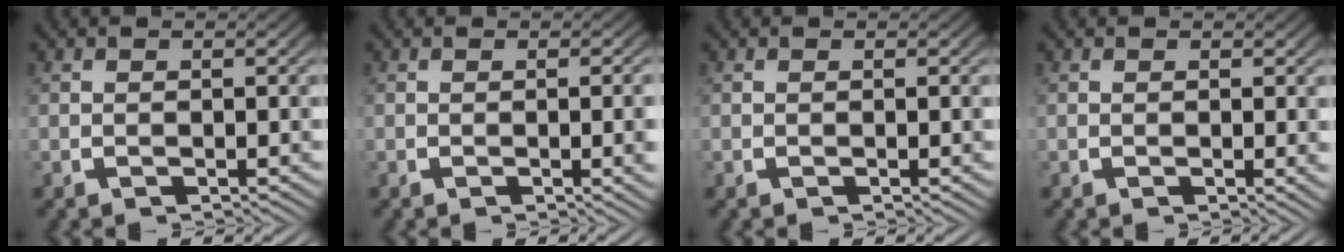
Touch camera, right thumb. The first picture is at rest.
{"total": 1.7, "force": [-0.1, 0.1, 1.7], "torque": [-0.017, 0.002, -0.003]}
{"total": 0.0}
{"total": 0.8, "force": [0.2, 0.0, 0.7], "torque": [-0.010, -0.003, 0.003]}